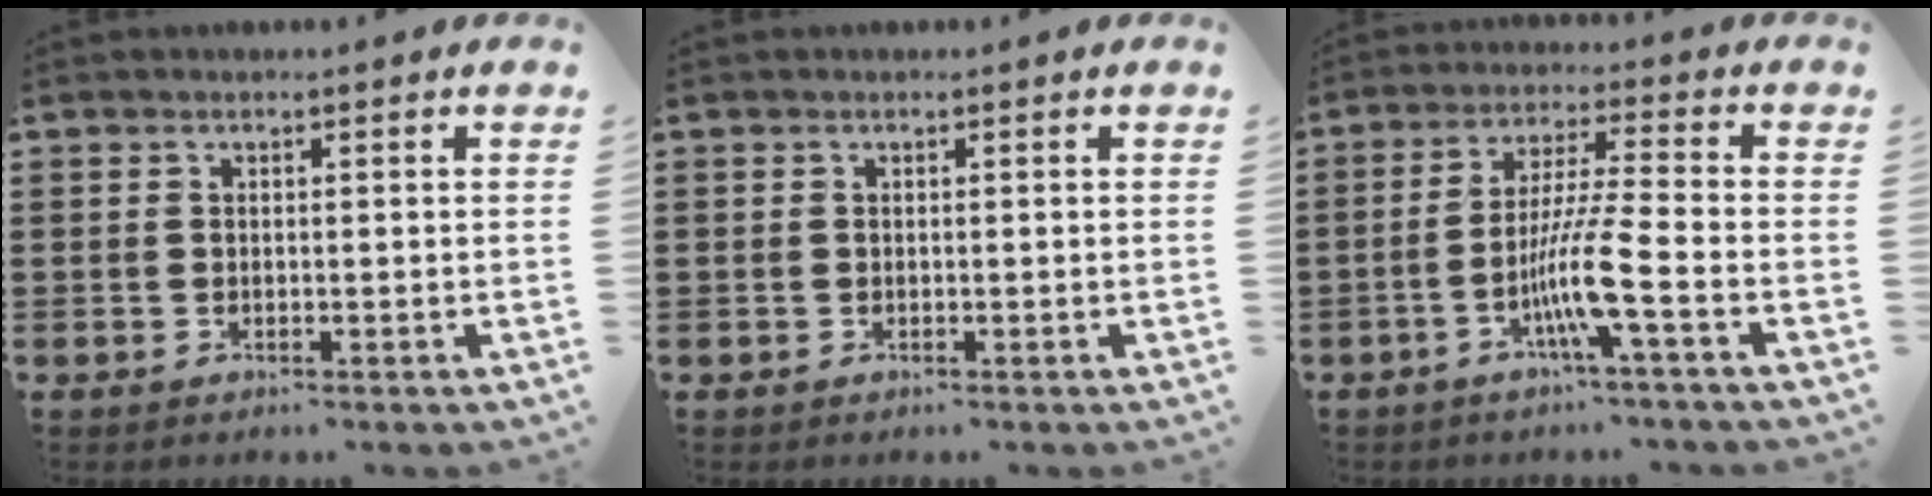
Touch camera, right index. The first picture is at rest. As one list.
[{"total": 0.0}, {"total": 8.5, "force": [-3.7, -0.2, 7.7], "torque": [-0.155, -0.014, -0.074]}]